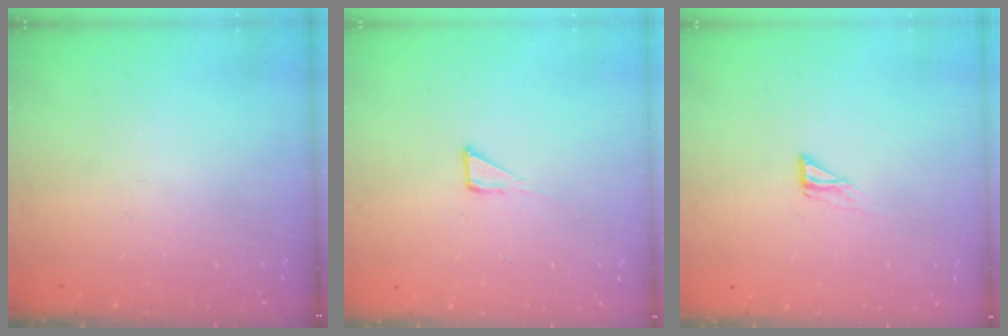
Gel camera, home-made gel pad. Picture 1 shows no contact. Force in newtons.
{"total": 3.3, "press": 3.3, "slide": 0.3}
{"total": 3.6, "press": 3.6, "slide": 0.3}